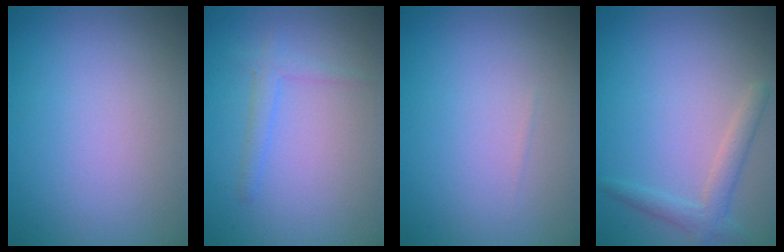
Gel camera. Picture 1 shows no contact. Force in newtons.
{"total": 1.5, "press": 1.5, "slide": 0.1}
{"total": 0.0}
{"total": 2.3, "press": 2.3, "slide": 0.2}